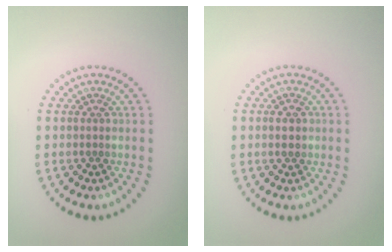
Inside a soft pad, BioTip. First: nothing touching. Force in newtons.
{"total": 1.8, "press": 1.8, "slide": 0.1}